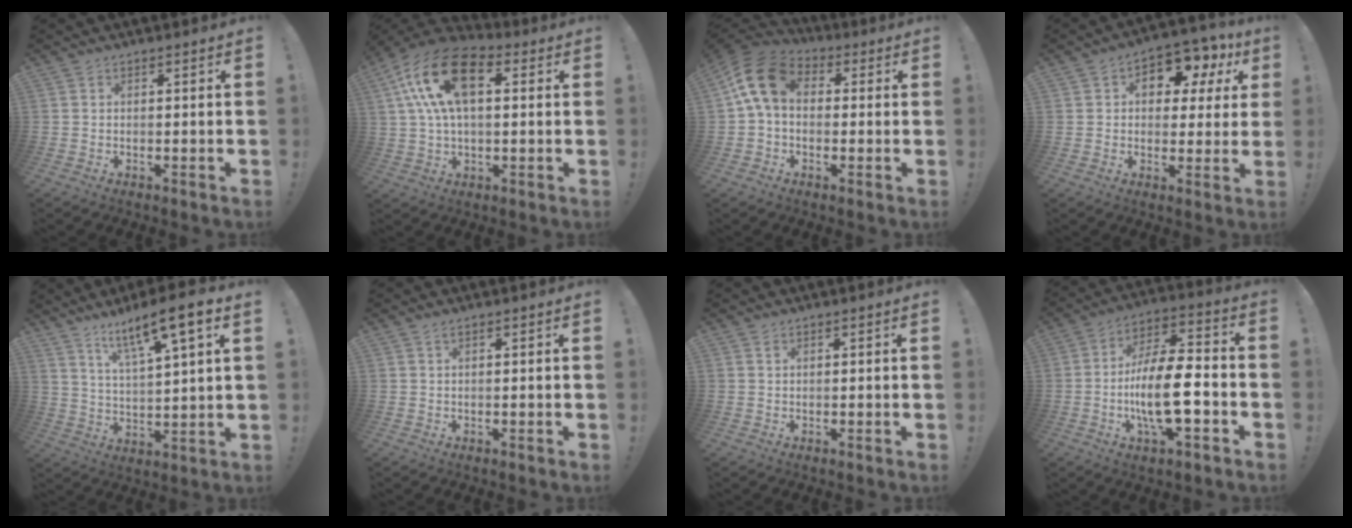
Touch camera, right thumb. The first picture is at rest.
{"total": 19.7, "force": [6.1, 10.9, 15.2], "torque": [-0.280, -0.003, 0.104]}
{"total": 14.2, "force": [3.5, 9.6, 9.9], "torque": [-0.176, 0.018, 0.069]}
{"total": 10.5, "force": [4.9, 6.4, 6.6], "torque": [-0.086, -0.030, 0.085]}
{"total": 11.9, "force": [8.1, 1.4, 8.6], "torque": [-0.147, -0.046, 0.126]}
{"total": 1.0, "force": [0.6, 0.3, 0.8], "torque": [-0.015, 0.001, 0.009]}
{"total": 0.8, "force": [0.4, 0.7, 0.2], "torque": [-0.002, 0.000, 0.008]}
{"total": 17.5, "force": [-4.3, 6.6, 15.6], "torque": [-0.285, 0.012, -0.074]}